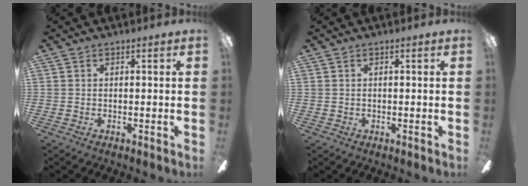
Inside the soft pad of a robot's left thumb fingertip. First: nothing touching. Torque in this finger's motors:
{"motor_torque": [-0.08, -0.01, -0.13, 0.13, 0.01]}